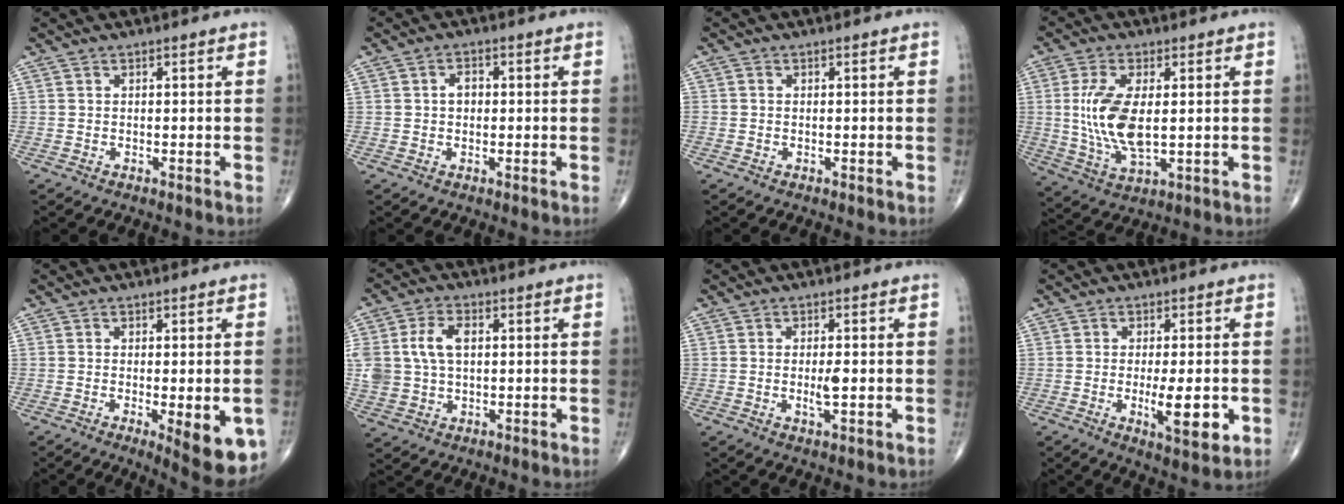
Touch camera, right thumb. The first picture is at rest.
{"total": 2.4, "force": [0.1, 1.8, 1.6], "torque": [-0.018, 0.009, 0.000]}
{"total": 0.5, "force": [-0.1, 0.5, 0.2], "torque": [0.000, 0.002, -0.002]}
{"total": 12.0, "force": [0.8, 5.4, 10.7], "torque": [-0.222, -0.014, 0.023]}
{"total": 10.8, "force": [-3.6, 3.4, 9.6], "torque": [-0.115, -0.015, -0.039]}
{"total": 9.4, "force": [1.7, 6.3, 6.8], "torque": [-0.142, 0.007, 0.039]}
{"total": 3.2, "force": [-0.3, 1.1, 3.0], "torque": [-0.050, -0.004, -0.005]}
{"total": 8.3, "force": [-1.7, 2.5, 7.7], "torque": [-0.117, -0.016, -0.020]}